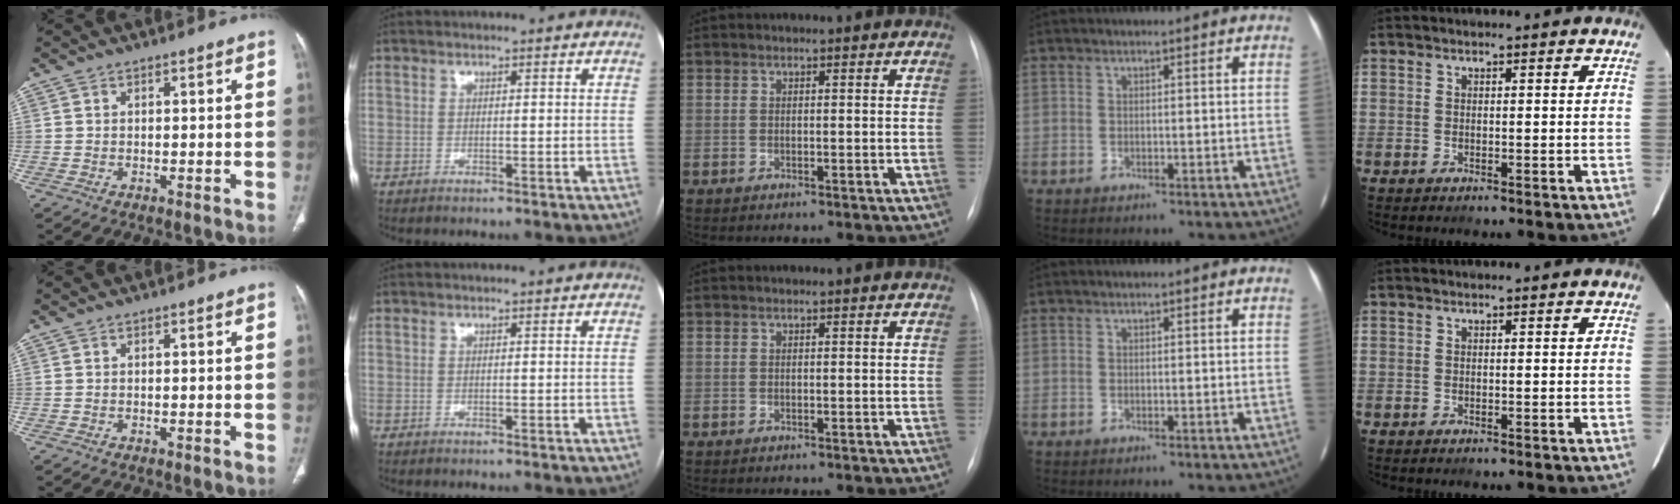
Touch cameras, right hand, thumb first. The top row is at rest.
{}